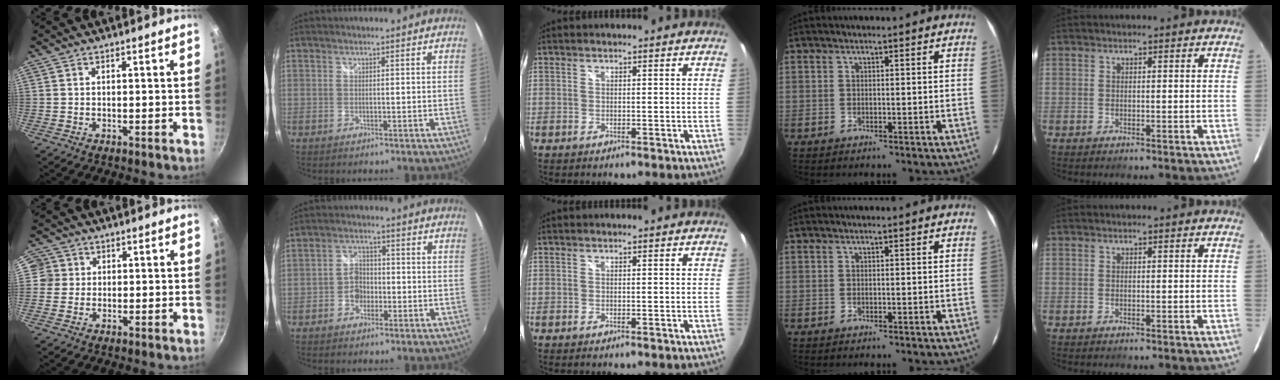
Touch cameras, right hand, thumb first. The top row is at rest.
{"thumb": {"total": 3.8, "force": [0.5, 3.8, 0.5], "torque": [0.027, 0.002, 0.000]}, "index": {"total": 3.9, "force": [-1.7, 3.2, 1.5], "torque": [-0.027, 0.012, -0.026]}}